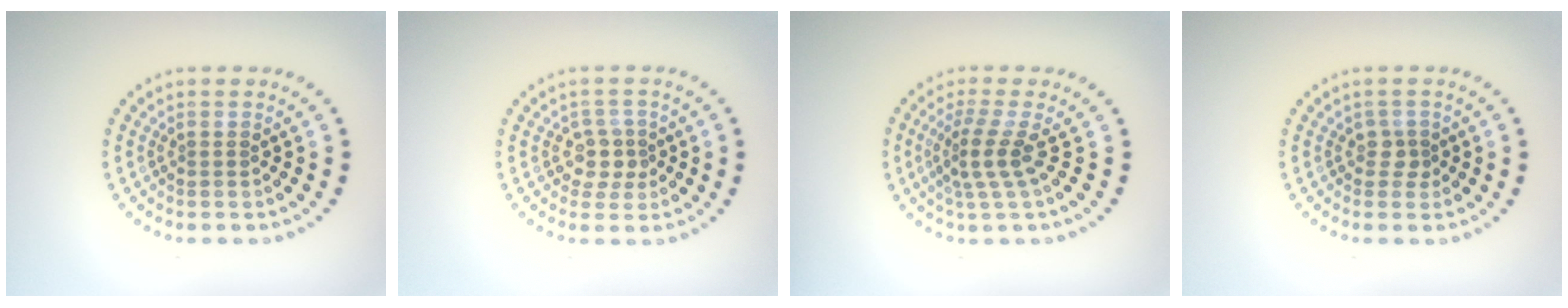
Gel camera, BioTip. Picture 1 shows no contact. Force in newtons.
{"total": 2.5, "press": 2.1, "slide": 1.3}
{"total": 3.0, "press": 2.1, "slide": 2.1}
{"total": 1.4, "press": 1.1, "slide": 0.9}